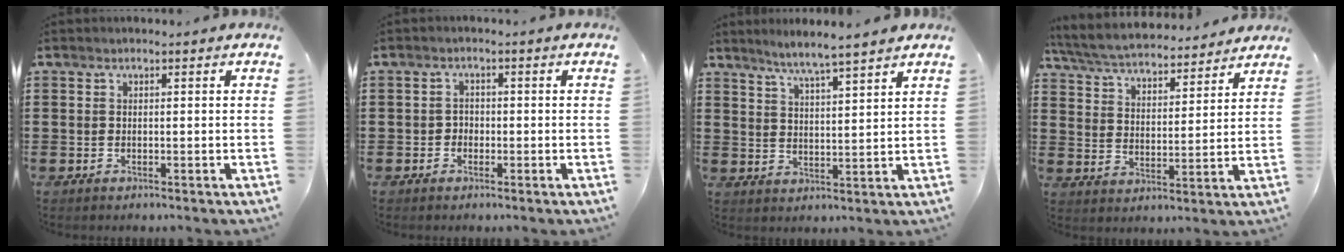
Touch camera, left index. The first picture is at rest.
{"total": 1.3, "force": [-0.7, 1.1, 0.3], "torque": [-0.010, 0.004, -0.017]}
{"total": 4.4, "force": [4.0, -0.9, 1.6], "torque": [-0.047, -0.021, 0.067]}
{"total": 5.5, "force": [5.3, 0.6, 1.3], "torque": [-0.052, -0.032, 0.090]}